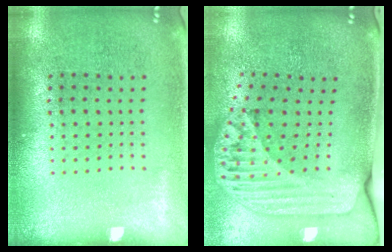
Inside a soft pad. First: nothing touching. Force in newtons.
{"total": 2.4, "press": 1.7, "slide": 1.6}